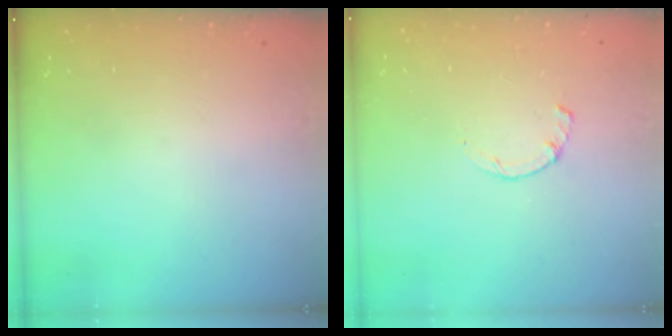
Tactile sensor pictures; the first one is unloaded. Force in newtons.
{"total": 1.7, "press": 1.7, "slide": 0.3}